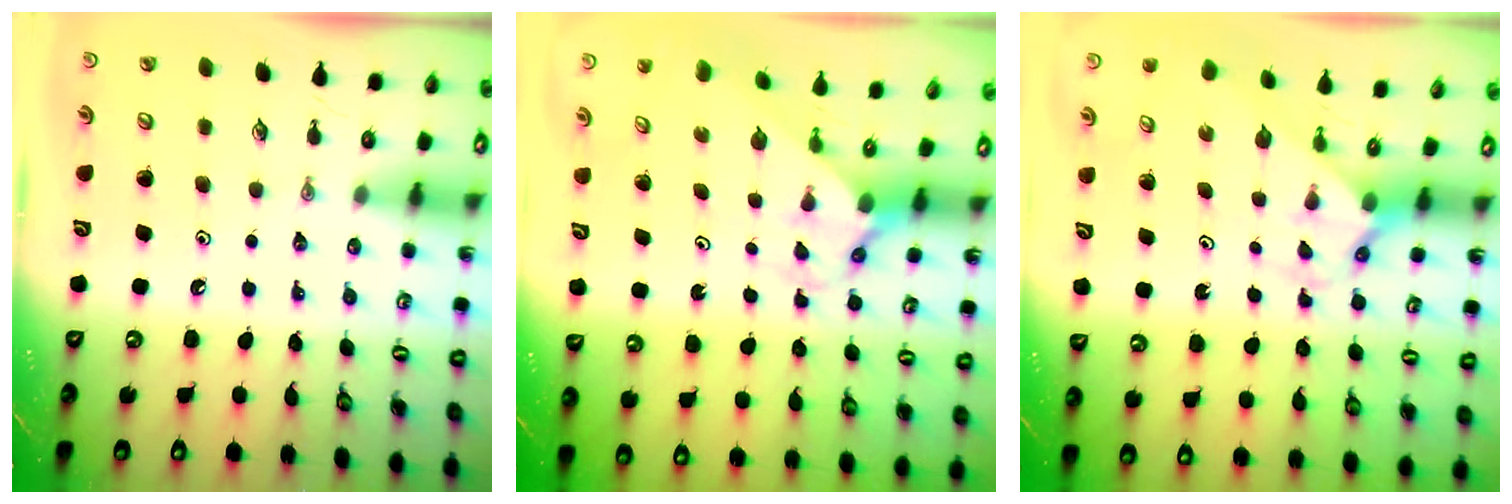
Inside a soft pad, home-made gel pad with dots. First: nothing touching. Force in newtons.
{"total": 1.6, "press": 1.6, "slide": 0.1}
{"total": 2.2, "press": 2.2, "slide": 0.2}